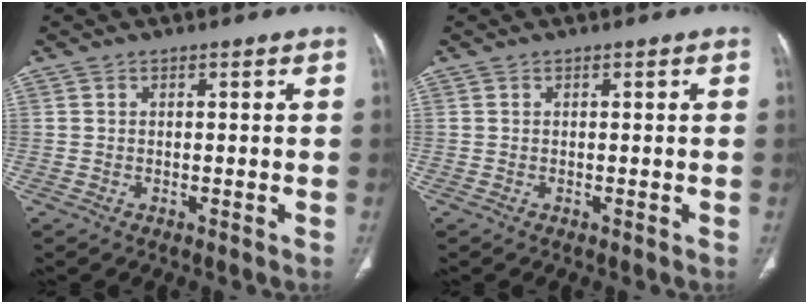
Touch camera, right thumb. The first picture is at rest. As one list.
[{"total": 0.0}]